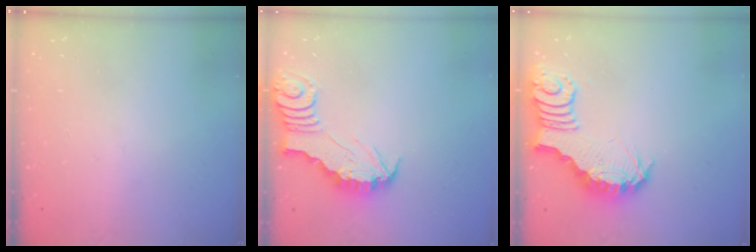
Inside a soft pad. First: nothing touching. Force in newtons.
{"total": 2.9, "press": 2.9, "slide": 0.3}
{"total": 3.9, "press": 3.9, "slide": 0.7}